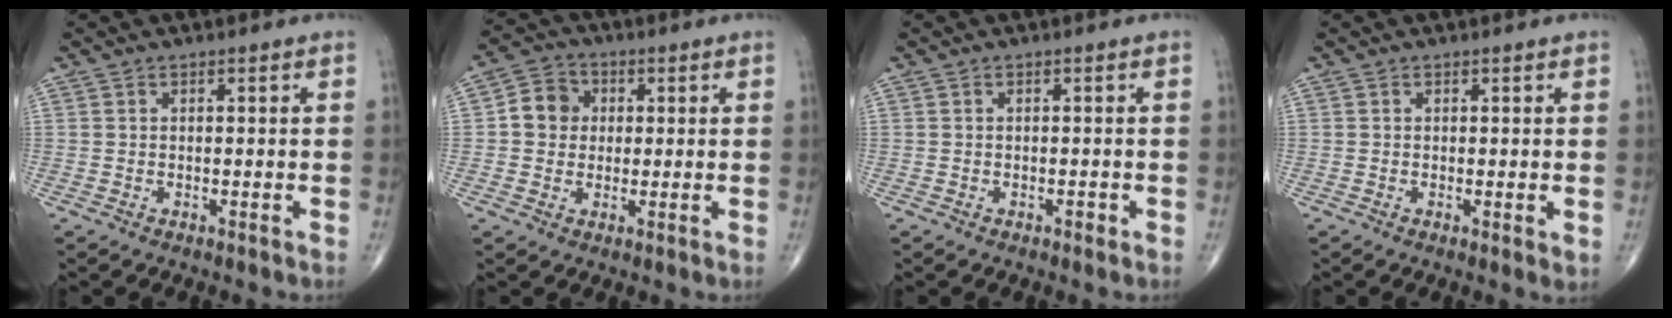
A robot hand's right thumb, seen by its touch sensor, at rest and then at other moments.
{"total": 6.4, "force": [0.6, 5.8, 2.8], "torque": [-0.028, 0.011, 0.000]}
{"total": 0.7, "force": [-0.4, 0.3, 0.5], "torque": [-0.006, 0.000, -0.008]}
{"total": 1.4, "force": [0.0, 0.3, 1.4], "torque": [-0.025, -0.008, -0.001]}